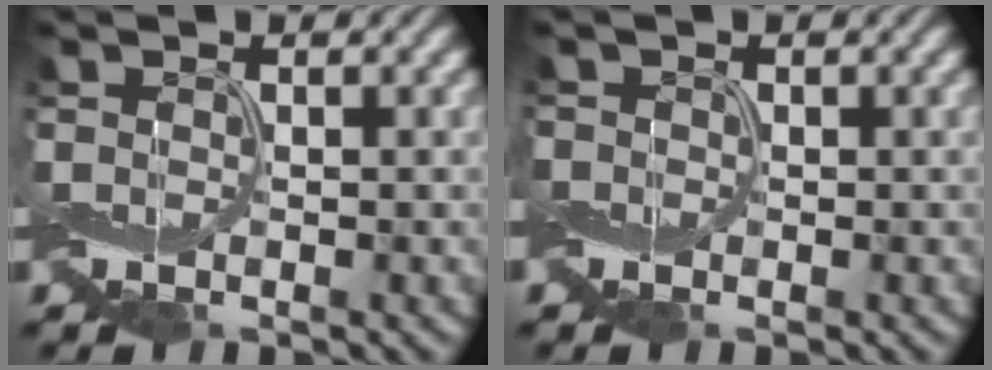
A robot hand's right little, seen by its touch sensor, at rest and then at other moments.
{"total": 0.6, "force": [-0.3, 0.5, -0.2], "torque": [0.007, 0.002, -0.006]}